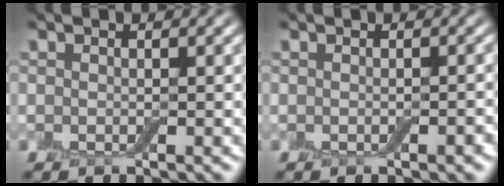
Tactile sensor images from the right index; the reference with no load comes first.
{"total": 0.9, "force": [-0.4, 0.2, 0.8], "torque": [-0.011, 0.002, -0.004]}